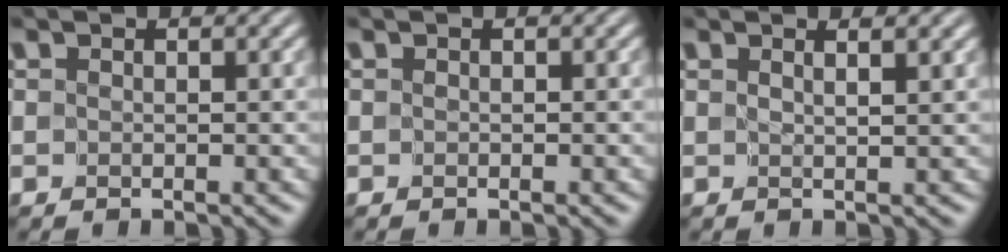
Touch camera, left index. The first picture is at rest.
{"total": 0.0}
{"total": 1.3, "force": [1.1, 0.1, 0.7], "torque": [-0.004, 0.002, 0.006]}